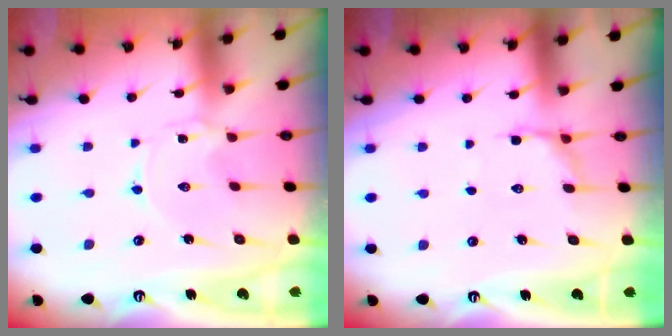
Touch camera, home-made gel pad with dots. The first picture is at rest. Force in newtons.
{"total": 5.7, "press": 5.3, "slide": 2.1}